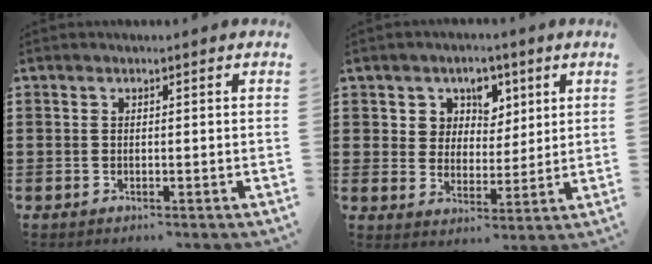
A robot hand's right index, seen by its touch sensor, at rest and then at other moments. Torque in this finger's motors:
{"motor_torque": [0.07, -0.05, 0.20, 0.04]}